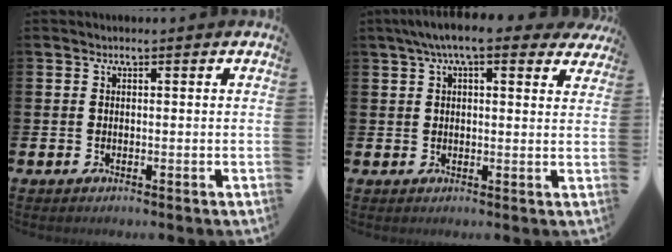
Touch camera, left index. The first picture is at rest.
{"total": 6.3, "force": [4.8, 1.6, 3.8], "torque": [-0.071, -0.008, 0.083]}